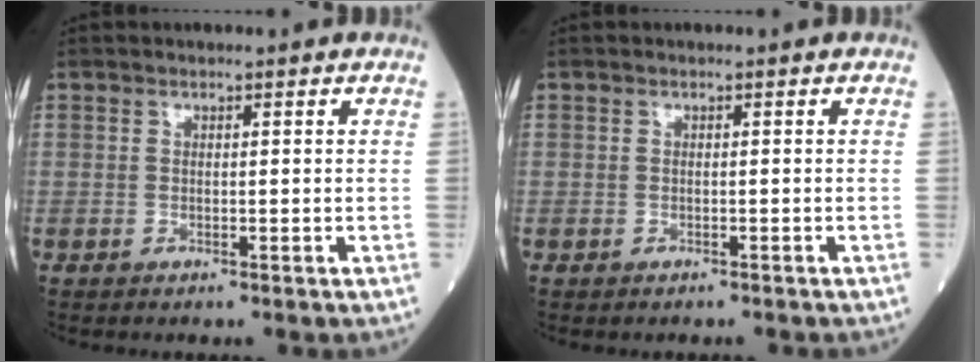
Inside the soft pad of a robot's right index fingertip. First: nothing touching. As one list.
[{"total": 1.0, "force": [-0.8, 0.6, -0.1], "torque": [-0.003, 0.005, -0.013]}]